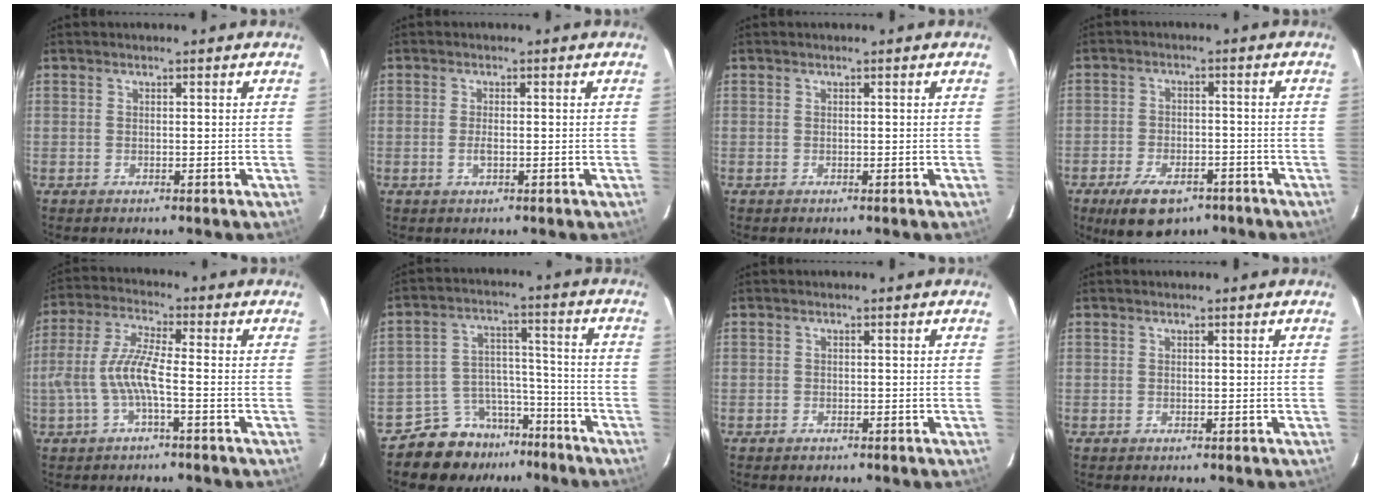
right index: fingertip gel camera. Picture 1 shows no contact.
{"total": 1.7, "force": [-0.5, 0.6, 1.5], "torque": [-0.033, -0.001, -0.009]}
{"total": 0.0}
{"total": 11.2, "force": [-7.4, 5.6, 6.2], "torque": [-0.135, -0.011, -0.113]}
{"total": 8.0, "force": [-2.3, 1.2, 7.5], "torque": [-0.173, 0.006, -0.040]}
{"total": 10.3, "force": [-8.4, 5.9, 0.8], "torque": [-0.026, 0.054, -0.128]}
{"total": 1.2, "force": [-0.8, 0.8, 0.2], "torque": [-0.004, 0.002, -0.012]}
{"total": 0.0}